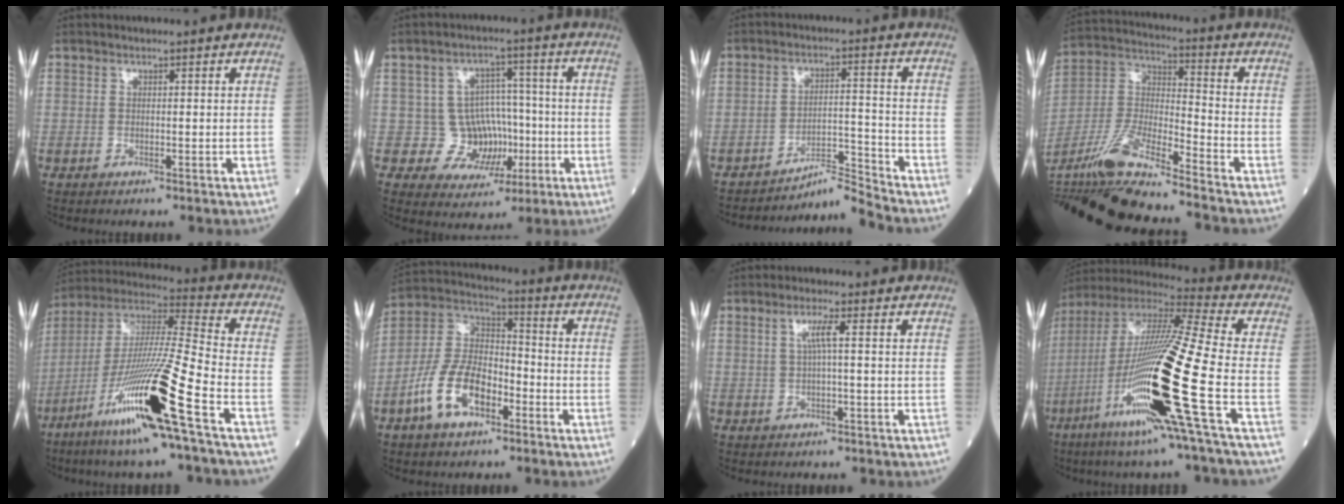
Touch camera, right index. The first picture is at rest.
{"total": 7.7, "force": [-1.0, 7.3, 2.3], "torque": [-0.020, 0.027, -0.008]}
{"total": 6.5, "force": [-5.9, -2.6, -1.0], "torque": [0.009, 0.014, -0.096]}
{"total": 17.7, "force": [-15.0, -0.7, 9.4], "torque": [-0.209, -0.010, -0.283]}
{"total": 20.7, "force": [-9.8, -0.8, 18.3], "torque": [-0.378, -0.049, -0.193]}
{"total": 12.2, "force": [-5.6, 5.9, 9.1], "torque": [-0.204, 0.013, -0.106]}
{"total": 2.6, "force": [0.4, -0.3, 2.5], "torque": [-0.053, 0.005, 0.008]}
{"total": 24.3, "force": [-7.8, -0.4, 23.0], "torque": [-0.455, -0.040, -0.157]}